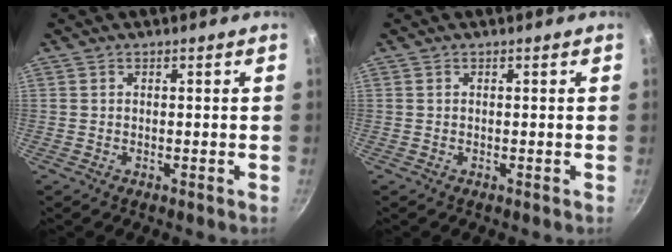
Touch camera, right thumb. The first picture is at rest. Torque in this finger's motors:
{"motor_torque": [-0.09, -0.02, -0.22, -0.23, 0.00]}